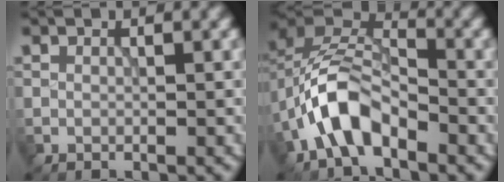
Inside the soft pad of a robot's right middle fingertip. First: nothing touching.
{"total": 7.0, "force": [-3.1, 3.8, 5.1], "torque": [-0.093, 0.014, -0.068]}